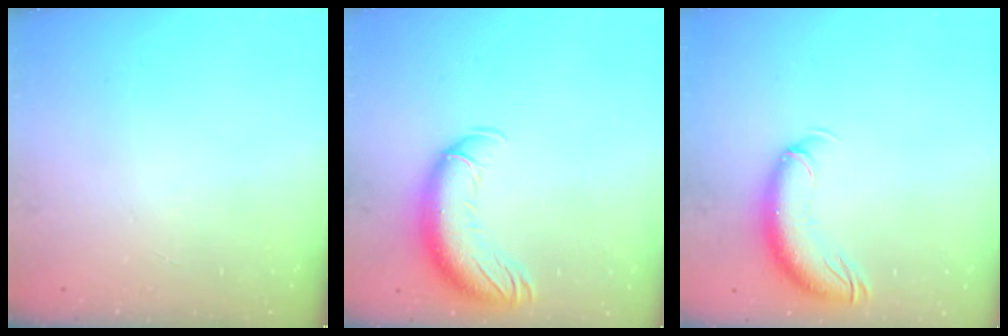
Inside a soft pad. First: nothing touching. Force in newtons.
{"total": 14.0, "press": 13.6, "slide": 3.3}
{"total": 12.1, "press": 11.8, "slide": 2.7}